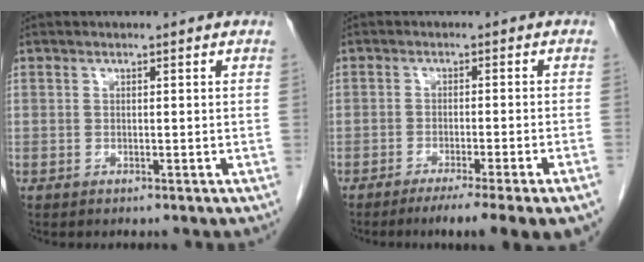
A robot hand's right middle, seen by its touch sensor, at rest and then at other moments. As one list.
[{"total": 12.3, "force": [-9.2, -0.6, 8.2], "torque": [-0.076, -0.021, -0.127]}]